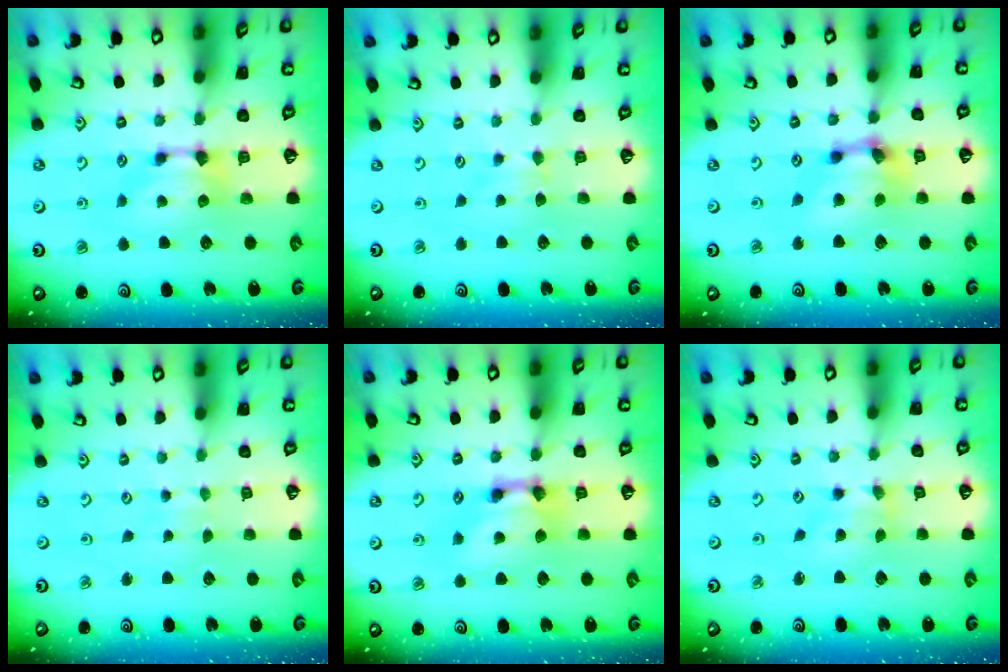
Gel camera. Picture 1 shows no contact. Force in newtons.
{"total": 2.6, "press": 2.6, "slide": 0.4}
{"total": 5.5, "press": 5.0, "slide": 2.4}
{"total": 4.8, "press": 4.8, "slide": 0.2}
{"total": 3.0, "press": 3.0, "slide": 0.2}
{"total": 1.3, "press": 0.0, "slide": 1.3}